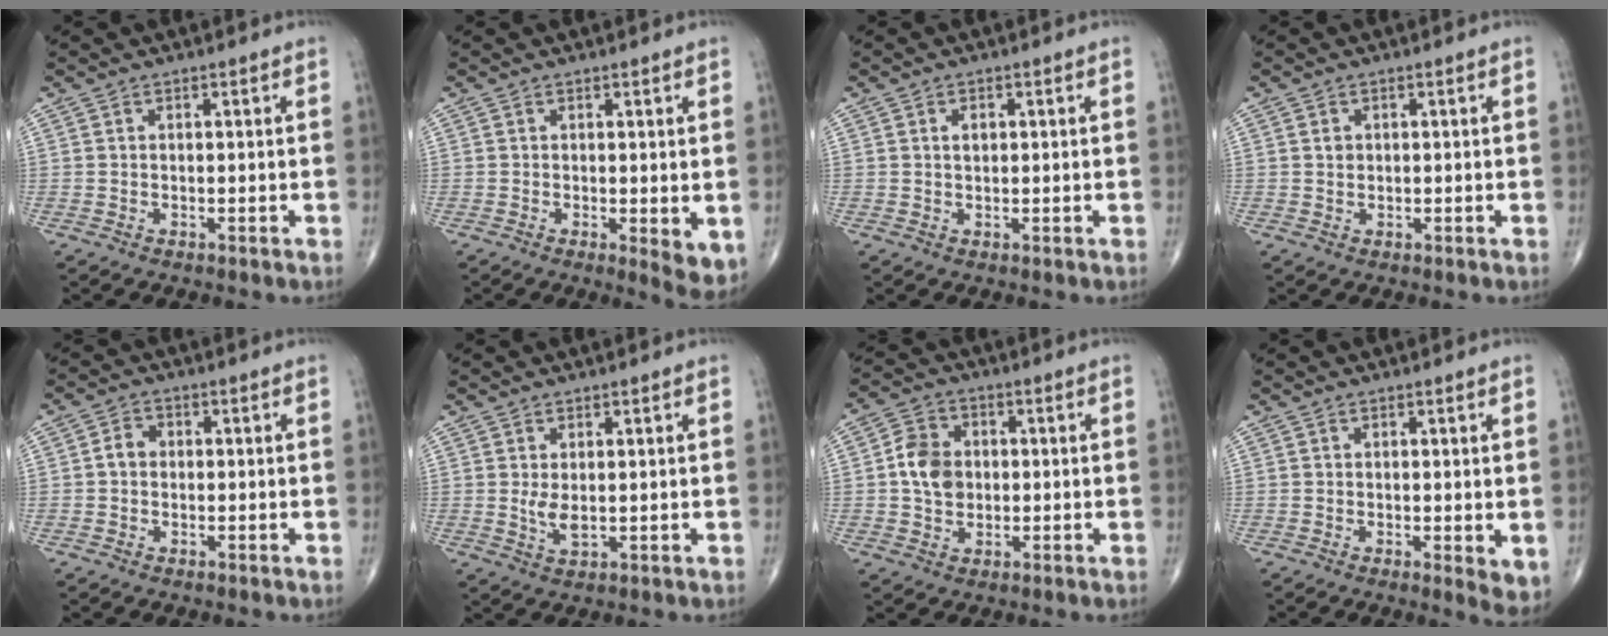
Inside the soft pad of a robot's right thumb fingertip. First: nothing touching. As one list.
[{"total": 5.0, "force": [-0.6, 1.5, 4.8], "torque": [-0.053, -0.014, -0.006]}, {"total": 1.7, "force": [0.5, 1.1, 1.2], "torque": [-0.014, 0.000, 0.007]}, {"total": 1.3, "force": [0.3, 1.1, 0.6], "torque": [-0.004, 0.000, 0.007]}, {"total": 2.9, "force": [-0.1, 2.4, 1.6], "torque": [-0.020, 0.012, -0.007]}, {"total": 3.0, "force": [0.4, 1.2, 2.7], "torque": [-0.045, -0.011, 0.014]}, {"total": 7.5, "force": [0.2, 6.0, 4.5], "torque": [-0.065, 0.010, -0.003]}, {"total": 4.0, "force": [-0.2, 1.1, 3.8], "torque": [-0.043, -0.013, -0.002]}]